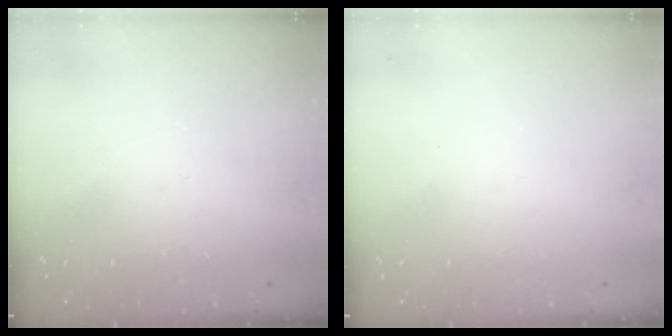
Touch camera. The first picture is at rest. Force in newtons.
{"total": 0.0}